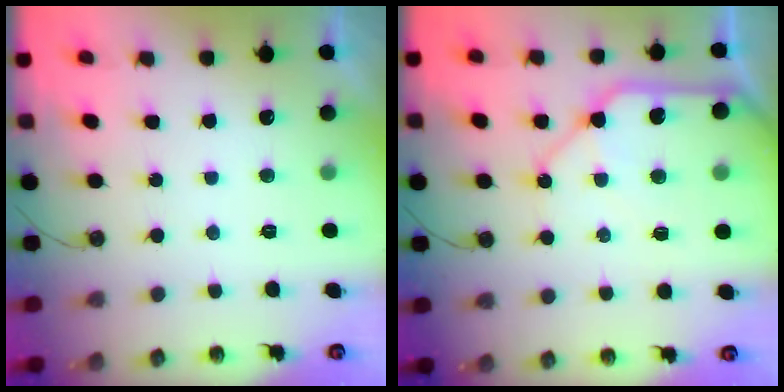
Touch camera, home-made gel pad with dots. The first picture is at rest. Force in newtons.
{"total": 12.0, "press": 11.9, "slide": 1.5}